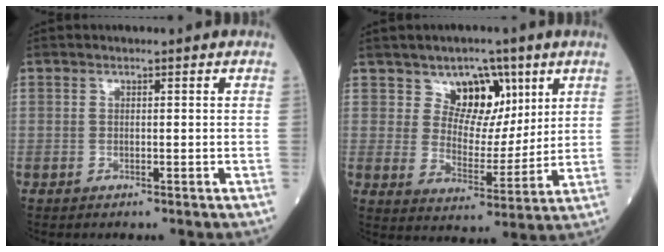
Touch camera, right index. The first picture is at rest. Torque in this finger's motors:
{"motor_torque": [0.43, 0.45, 0.06, 0.02]}